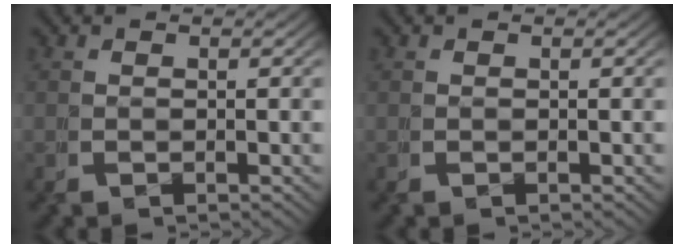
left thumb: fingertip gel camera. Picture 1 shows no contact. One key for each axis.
{"total": 0.0}